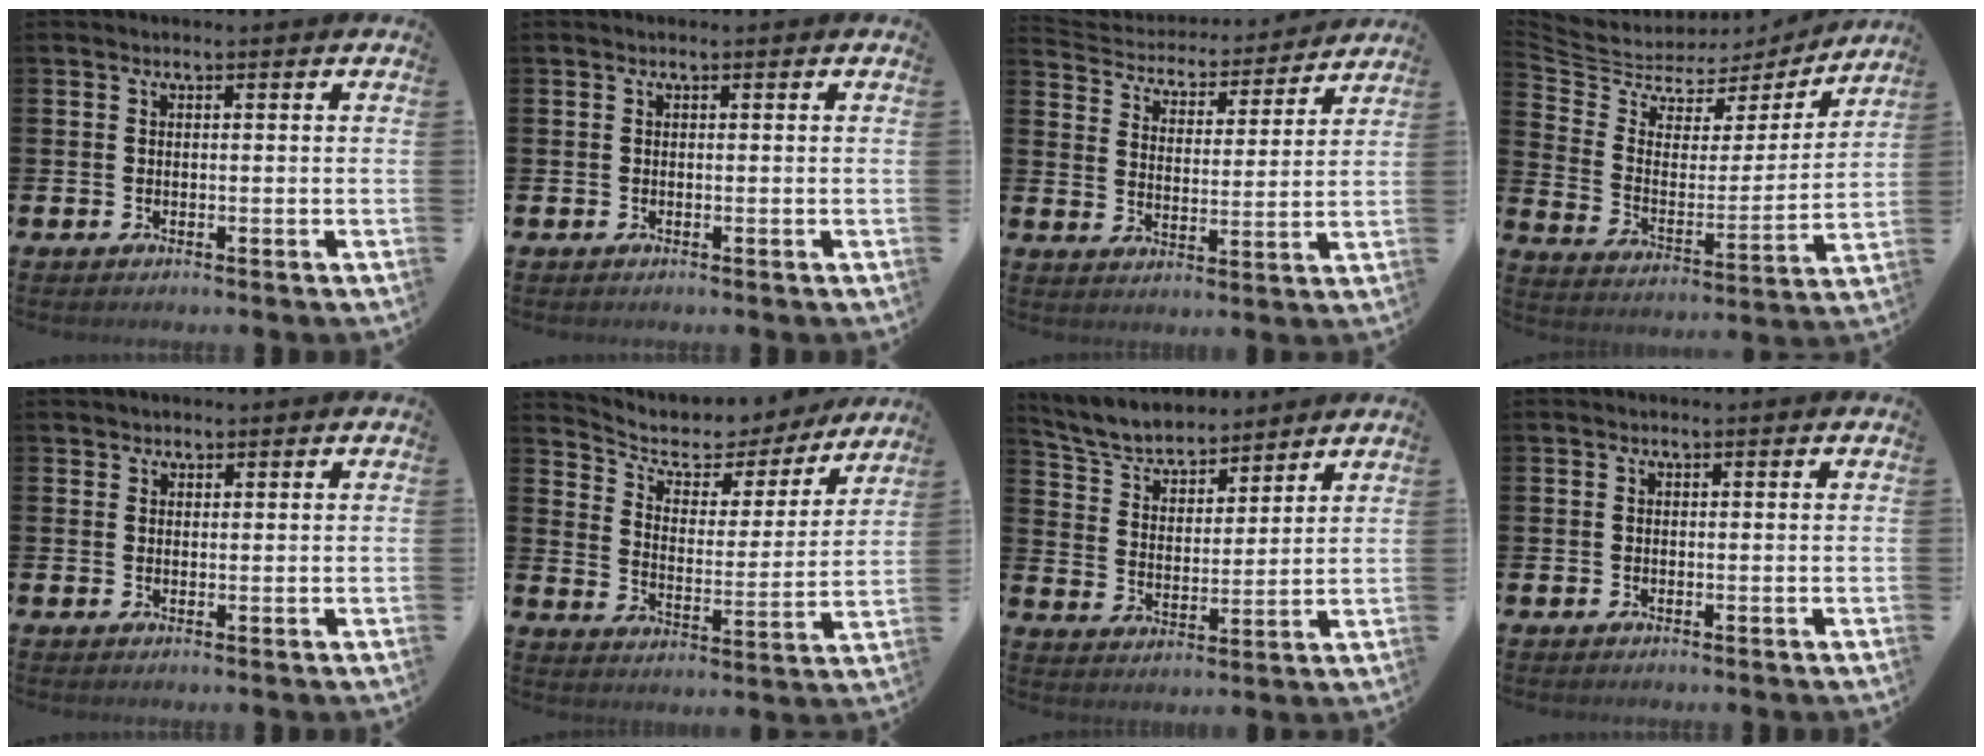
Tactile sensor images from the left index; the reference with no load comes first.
{"total": 0.0}
{"total": 4.6, "force": [4.4, 1.3, 0.1], "torque": [-0.038, -0.041, 0.071]}
{"total": 6.5, "force": [5.6, 3.1, 1.1], "torque": [-0.064, -0.044, 0.094]}
{"total": 1.4, "force": [1.2, 0.7, -0.2], "torque": [0.010, 0.002, 0.021]}
{"total": 5.7, "force": [4.9, 2.6, 1.0], "torque": [-0.050, -0.042, 0.078]}
{"total": 6.1, "force": [5.8, 1.6, 1.1], "torque": [-0.055, -0.037, 0.101]}
{"total": 0.0}